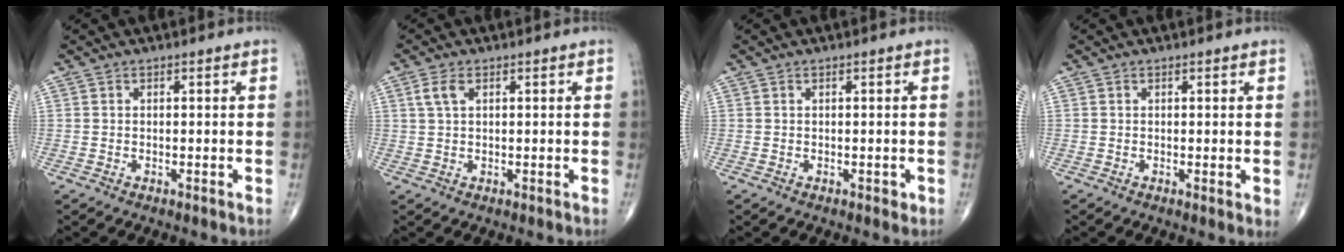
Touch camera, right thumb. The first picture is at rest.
{"total": 3.1, "force": [1.3, 1.5, 2.4], "torque": [-0.055, 0.009, 0.030]}
{"total": 0.7, "force": [0.0, 0.4, 0.6], "torque": [0.000, 0.001, 0.001]}
{"total": 1.2, "force": [0.4, 0.3, 1.1], "torque": [-0.014, -0.005, 0.003]}